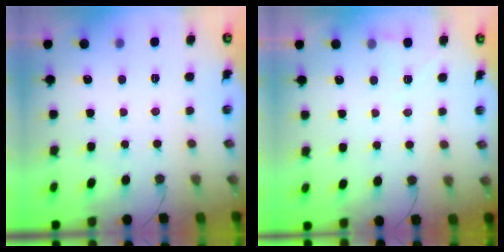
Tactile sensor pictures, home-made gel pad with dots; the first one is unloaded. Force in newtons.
{"total": 2.7, "press": 2.1, "slide": 1.6}